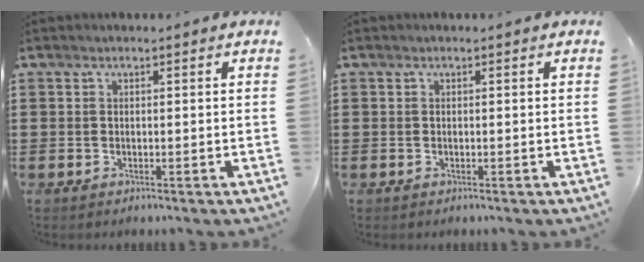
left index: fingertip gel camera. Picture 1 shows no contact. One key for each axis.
{"total": 0.0}